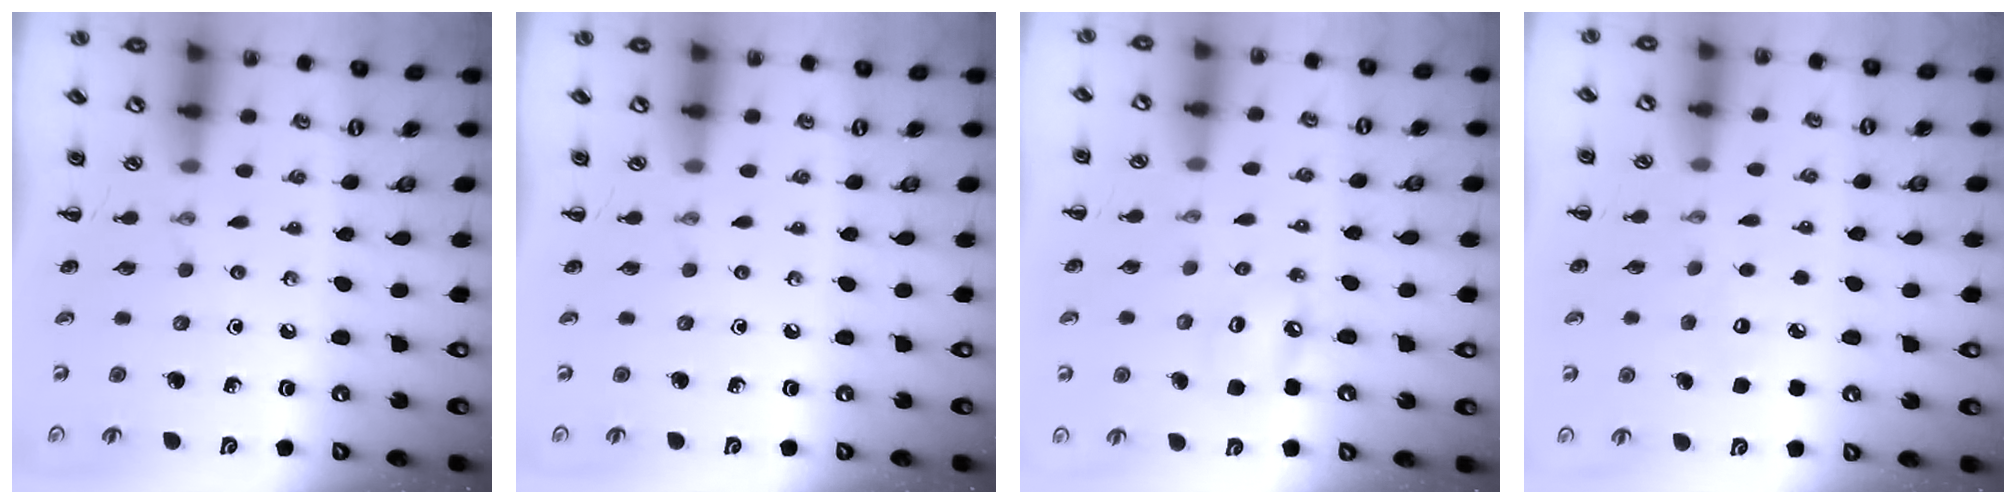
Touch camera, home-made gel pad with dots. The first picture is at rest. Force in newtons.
{"total": 0.0}
{"total": 6.1, "press": 6.0, "slide": 1.2}
{"total": 4.8, "press": 4.7, "slide": 1.1}